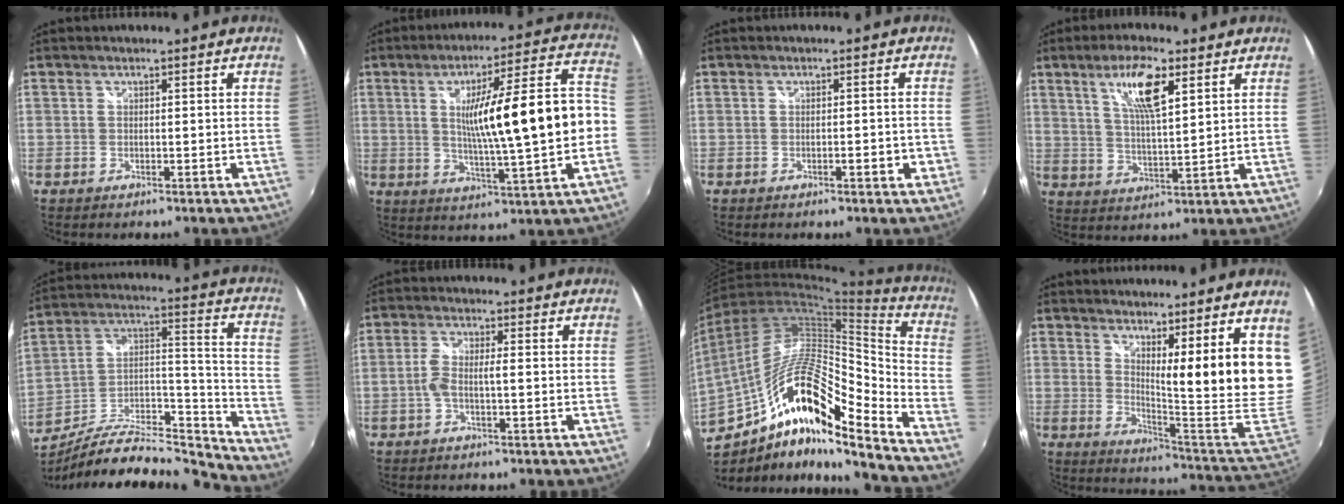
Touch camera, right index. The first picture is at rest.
{"total": 17.7, "force": [-0.4, 1.8, 17.6], "torque": [-0.256, 0.015, 0.008]}
{"total": 2.2, "force": [-0.9, 0.7, 1.9], "torque": [-0.025, 0.005, -0.008]}
{"total": 9.4, "force": [4.8, 2.3, 7.8], "torque": [-0.139, 0.007, 0.089]}
{"total": 17.6, "force": [-15.4, 2.8, 7.9], "torque": [-0.136, 0.014, -0.272]}
{"total": 3.1, "force": [-0.9, 0.7, 2.9], "torque": [-0.066, 0.009, -0.016]}
{"total": 20.1, "force": [-9.8, 5.9, 16.6], "torque": [-0.302, -0.003, -0.189]}
{"total": 17.2, "force": [8.8, 1.9, 14.7], "torque": [-0.156, 0.004, 0.127]}